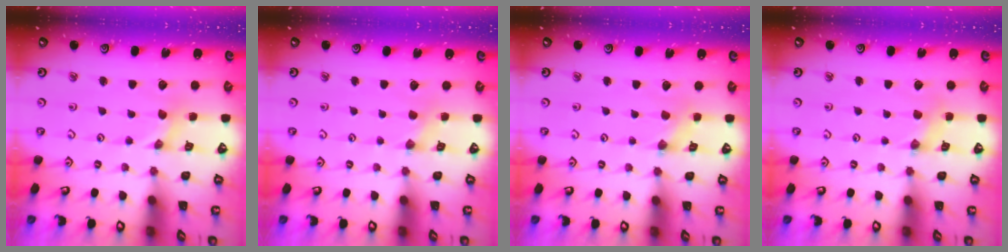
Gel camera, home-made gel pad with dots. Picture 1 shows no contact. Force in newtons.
{"total": 1.4, "press": 1.4, "slide": 0.3}
{"total": 0.0}
{"total": 1.3, "press": 1.2, "slide": 0.3}